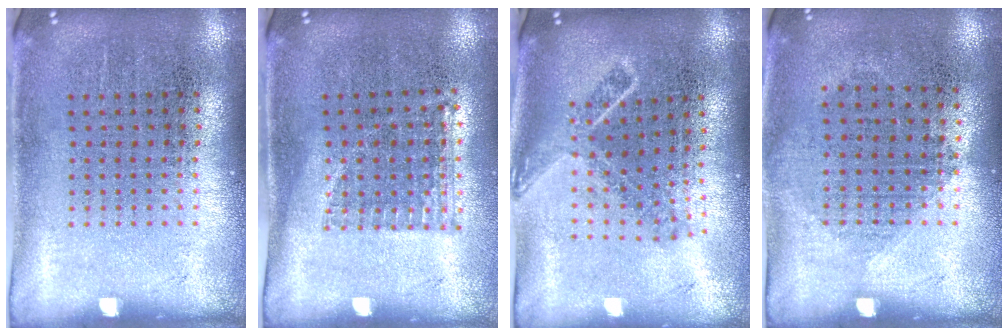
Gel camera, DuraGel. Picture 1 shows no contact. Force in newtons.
{"total": 1.0, "press": 0.9, "slide": 0.5}
{"total": 1.8, "press": 1.3, "slide": 1.2}
{"total": 1.0, "press": 0.9, "slide": 0.4}